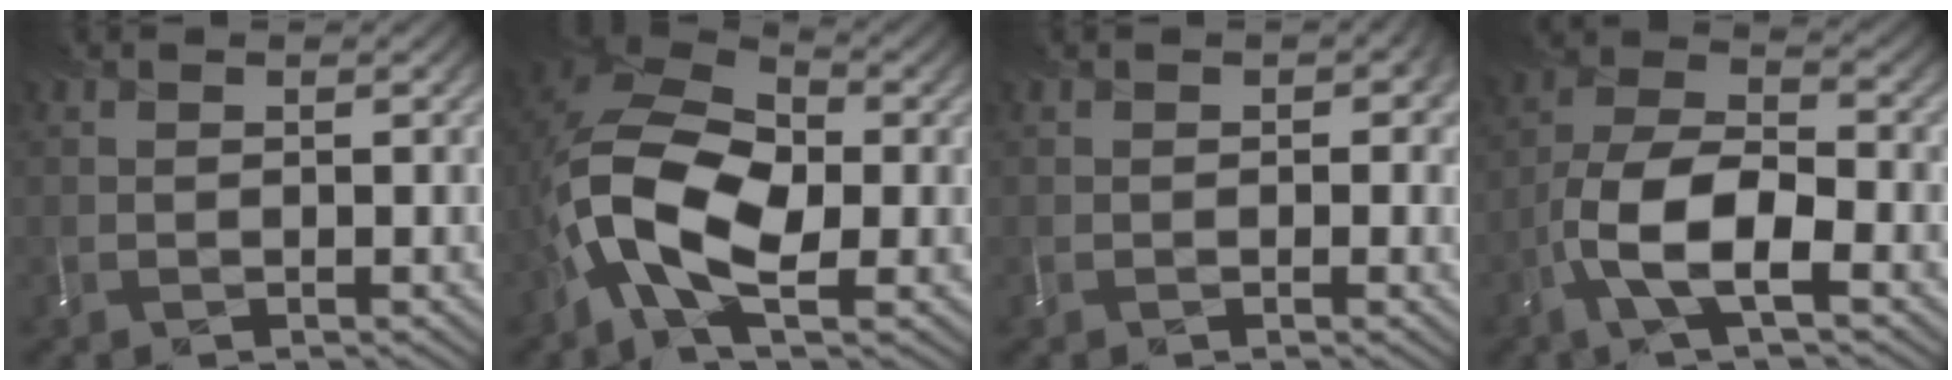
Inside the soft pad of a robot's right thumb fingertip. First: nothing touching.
{"total": 13.2, "force": [-3.1, 6.9, 10.8], "torque": [-0.226, 0.006, -0.076]}
{"total": 3.2, "force": [0.4, 2.4, 2.2], "torque": [-0.017, 0.003, 0.009]}
{"total": 9.3, "force": [-4.4, 3.8, 7.2], "torque": [-0.144, 0.005, -0.095]}